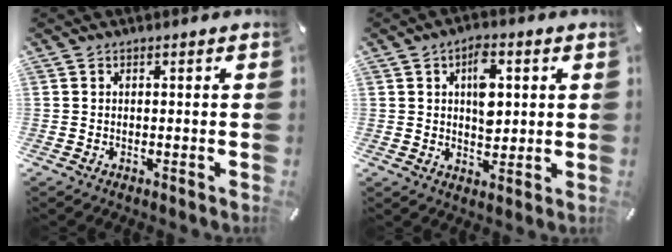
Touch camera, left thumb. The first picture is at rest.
{"total": 8.1, "force": [1.9, 5.1, 6.0], "torque": [-0.074, -0.005, 0.027]}